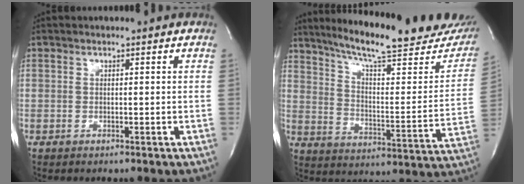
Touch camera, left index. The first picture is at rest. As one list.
[{"total": 26.3, "force": [22.3, 3.4, 13.6], "torque": [-0.207, -0.056, 0.296]}]